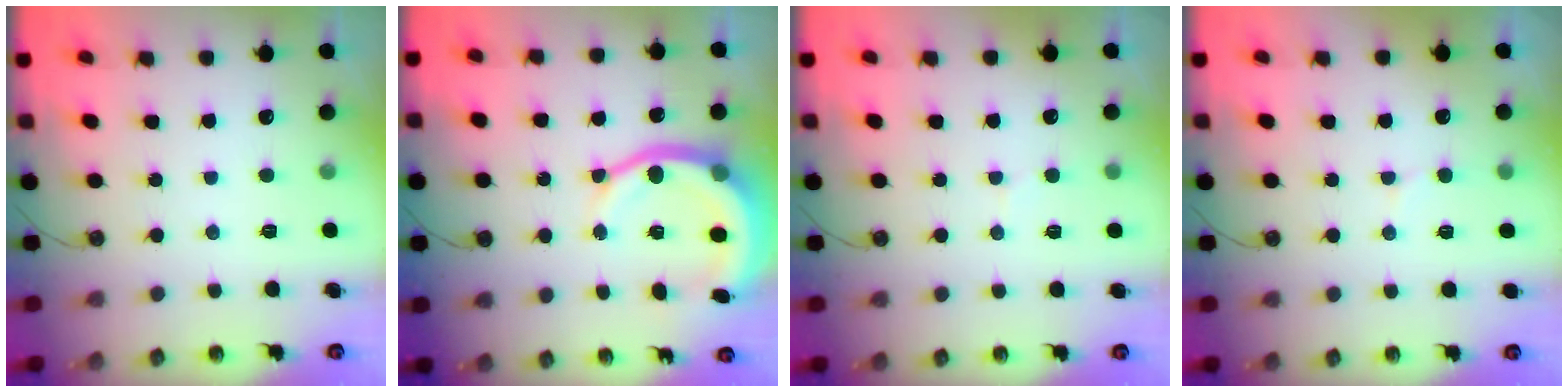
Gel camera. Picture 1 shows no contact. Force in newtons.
{"total": 11.7, "press": 11.5, "slide": 2.1}
{"total": 4.8, "press": 4.8, "slide": 0.4}
{"total": 7.1, "press": 7.0, "slide": 1.3}